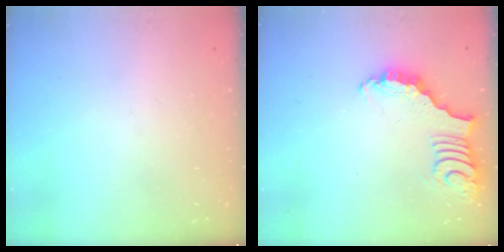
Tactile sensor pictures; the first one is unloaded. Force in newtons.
{"total": 3.2, "press": 3.1, "slide": 0.6}